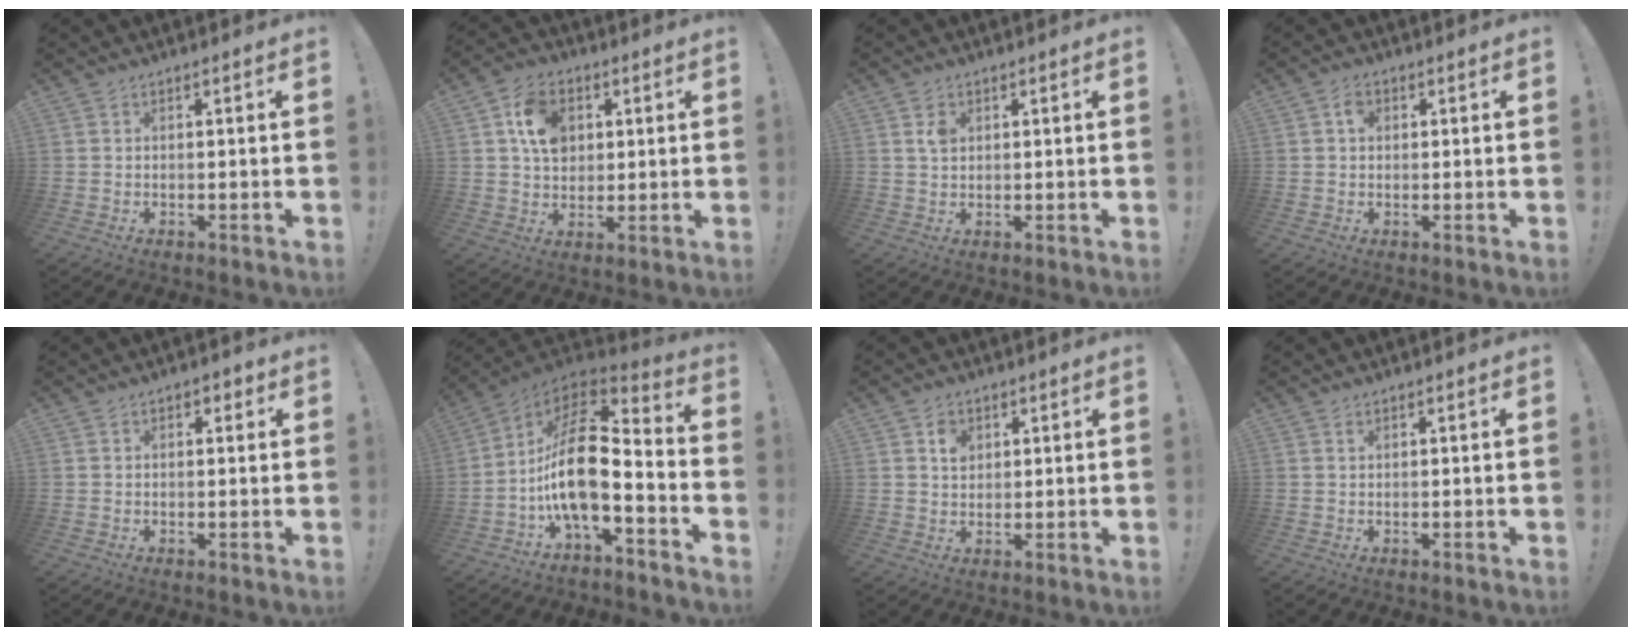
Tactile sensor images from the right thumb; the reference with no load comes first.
{"total": 11.6, "force": [3.6, 9.0, 6.2], "torque": [-0.092, 0.001, 0.072]}
{"total": 2.9, "force": [1.3, 2.0, 1.5], "torque": [-0.013, -0.005, 0.020]}
{"total": 2.8, "force": [0.6, 2.3, 1.5], "torque": [-0.013, 0.000, 0.005]}
{"total": 1.3, "force": [0.2, 1.1, 0.7], "torque": [-0.005, 0.002, 0.000]}
{"total": 16.6, "force": [-2.2, 6.5, 15.1], "torque": [-0.291, 0.008, -0.042]}
{"total": 4.3, "force": [1.7, 3.5, 1.8], "torque": [-0.018, -0.006, 0.028]}
{"total": 0.6, "force": [0.4, 0.3, 0.3], "torque": [-0.003, -0.001, 0.006]}